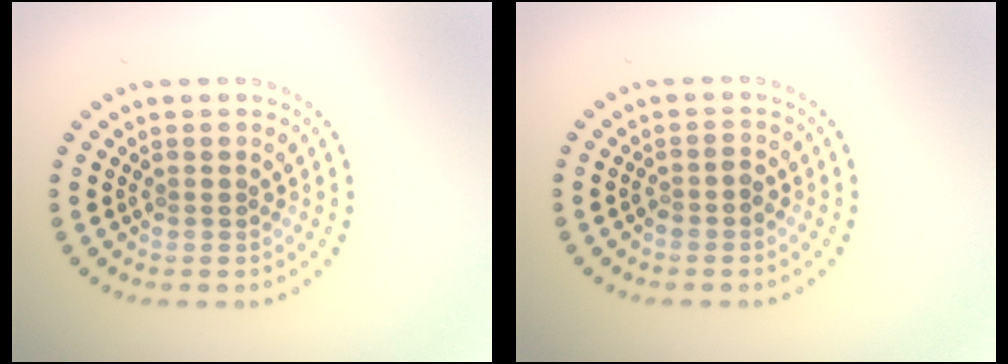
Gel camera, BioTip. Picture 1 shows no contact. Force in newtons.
{"total": 1.1, "press": 0.9, "slide": 0.5}